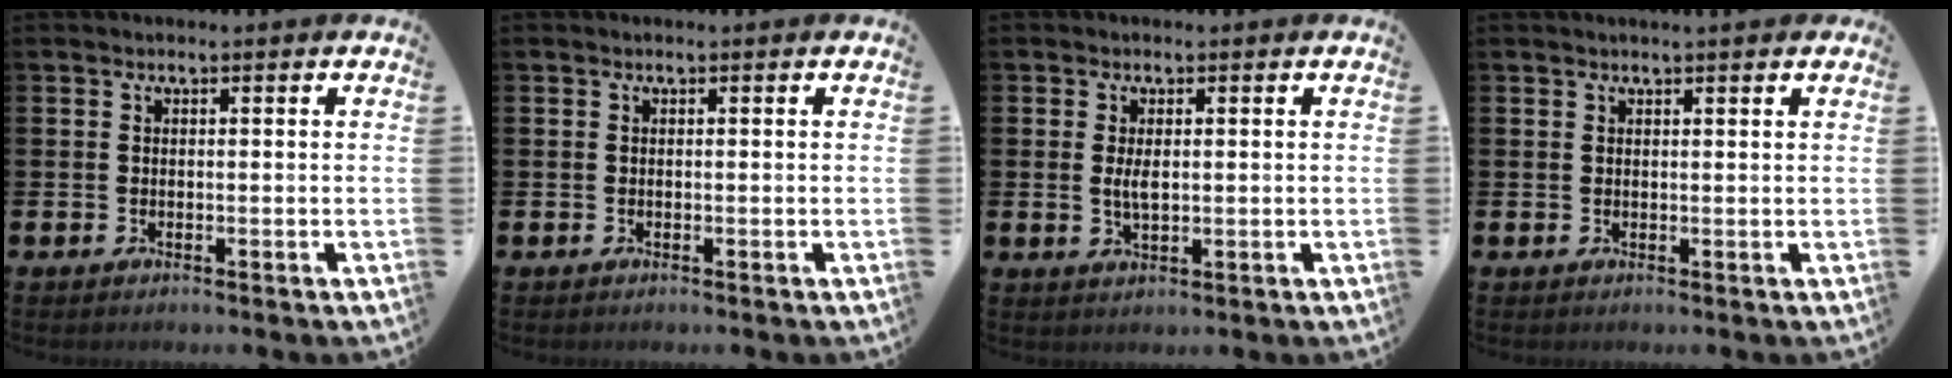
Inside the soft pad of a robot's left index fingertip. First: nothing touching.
{"total": 0.0}
{"total": 2.5, "force": [0.5, 1.1, 2.2], "torque": [-0.032, -0.001, 0.004]}
{"total": 1.2, "force": [1.1, 0.0, 0.5], "torque": [-0.001, -0.001, 0.018]}